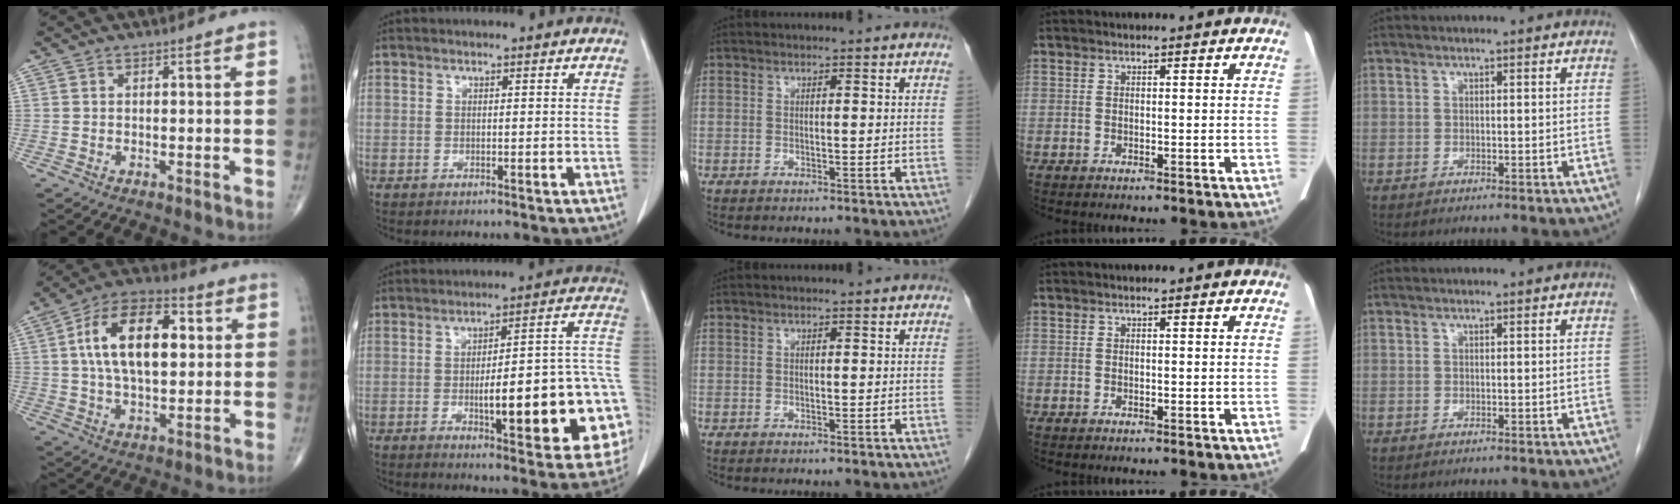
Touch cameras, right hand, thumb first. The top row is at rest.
{"thumb": {"total": 17.8, "force": [3.3, 9.5, 14.7], "torque": [-0.237, 0.014, 0.052]}, "index": {"total": 21.8, "force": [-4.6, 4.1, 20.9], "torque": [-0.197, 0.028, -0.048]}}